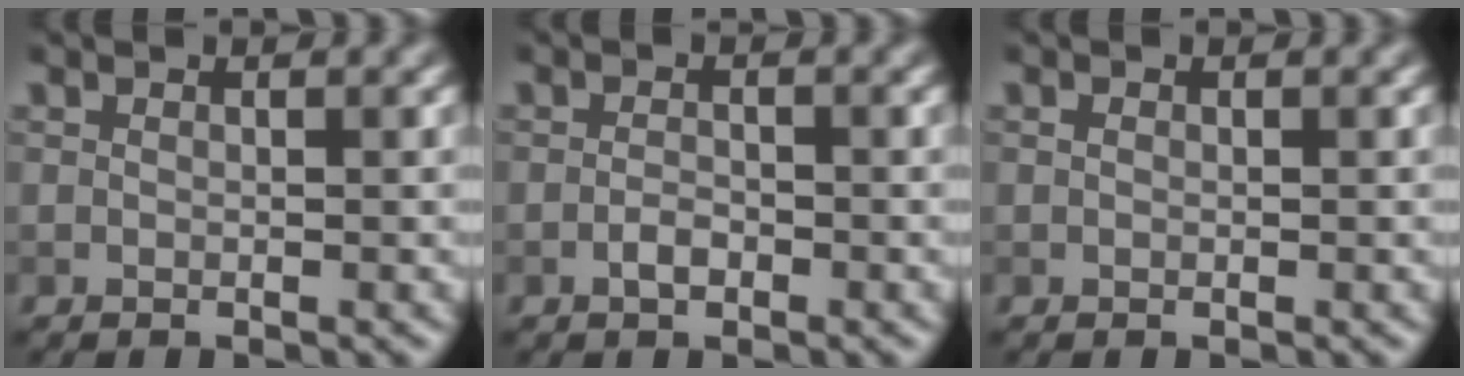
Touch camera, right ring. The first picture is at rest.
{"total": 1.3, "force": [-0.7, 0.6, 0.9], "torque": [-0.018, 0.001, -0.014]}
{"total": 0.0}